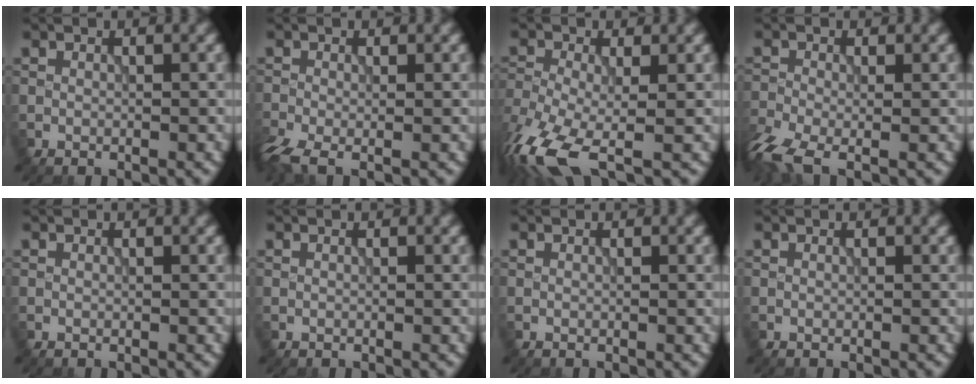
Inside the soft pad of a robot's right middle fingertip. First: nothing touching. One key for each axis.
{"total": 4.4, "fx": -2.5, "fy": 1.6, "fz": 3.3, "tx": -0.073, "ty": -0.014, "tz": -0.053}
{"total": 8.6, "fx": -4.8, "fy": 3.7, "fz": 6.2, "tx": -0.138, "ty": -0.024, "tz": -0.100}
{"total": 6.2, "fx": -3.7, "fy": 2.5, "fz": 4.4, "tx": -0.102, "ty": -0.018, "tz": -0.081}
{"total": 0.0}
{"total": 0.0}
{"total": 0.0}
{"total": 0.0}